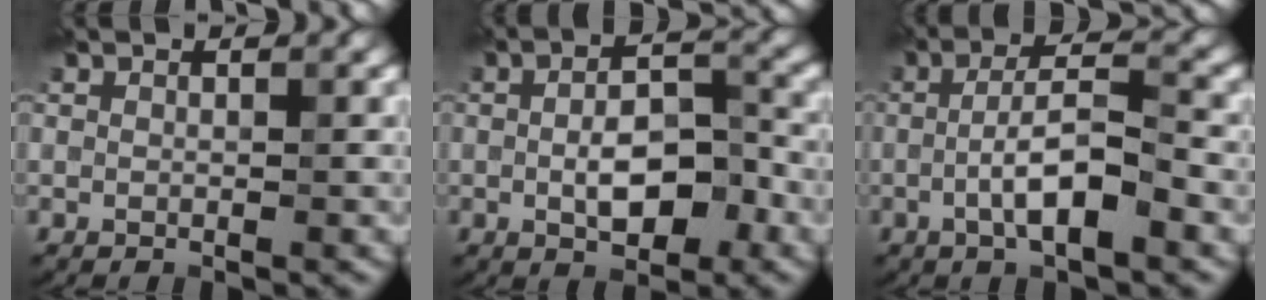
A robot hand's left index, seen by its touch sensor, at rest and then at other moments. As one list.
[{"total": 5.6, "force": [-1.1, 2.7, 4.7], "torque": [-0.085, 0.001, -0.018]}, {"total": 5.3, "force": [-1.5, 1.4, 4.9], "torque": [-0.090, 0.009, -0.032]}]